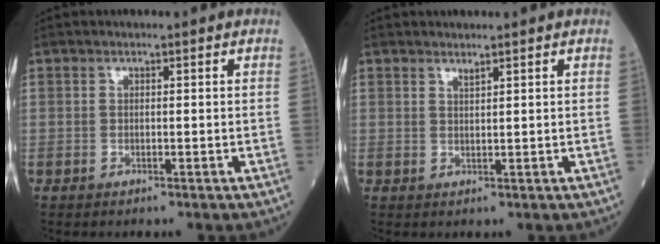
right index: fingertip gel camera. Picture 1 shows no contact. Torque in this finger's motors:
{"motor_torque": [-0.09, 0.08, -0.05, -0.01]}